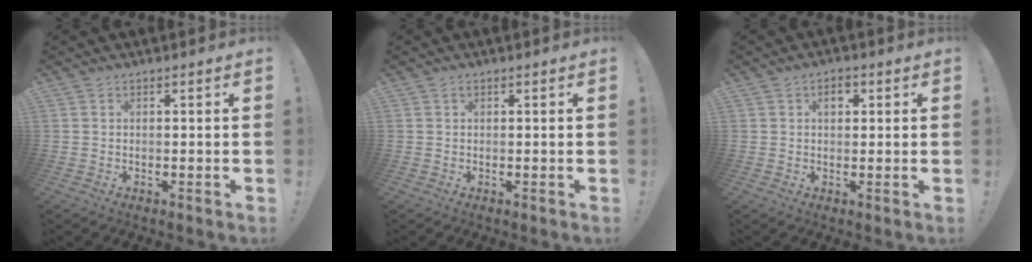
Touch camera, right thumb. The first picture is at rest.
{"total": 0.6, "force": [0.3, 0.4, 0.3], "torque": [-0.001, -0.001, 0.005]}
{"total": 3.3, "force": [1.0, 2.3, 2.2], "torque": [-0.018, -0.002, 0.010]}